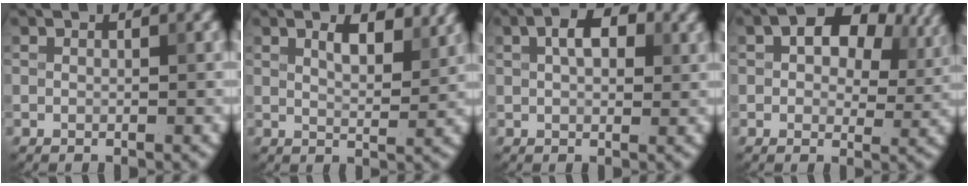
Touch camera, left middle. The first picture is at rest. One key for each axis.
{"total": 3.5, "fx": 2.1, "fy": 1.3, "fz": 2.5, "tx": -0.045, "ty": -0.002, "tz": 0.034}
{"total": 3.7, "fx": 1.2, "fy": 2.1, "fz": 2.8, "tx": -0.046, "ty": 0.008, "tz": 0.018}
{"total": 9.4, "fx": 4.0, "fy": 5.4, "fz": 6.6, "tx": -0.086, "ty": 0.006, "tz": 0.054}